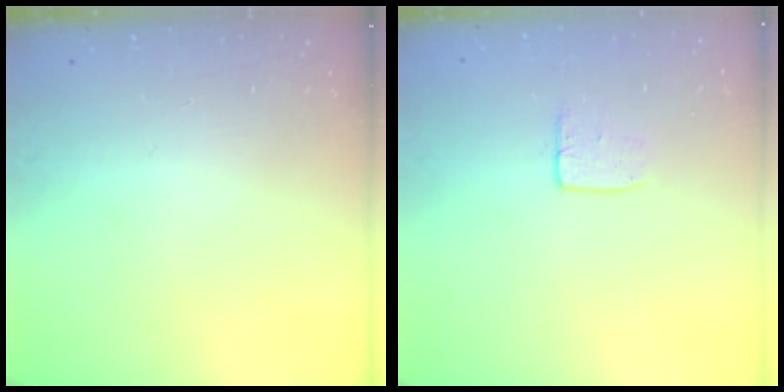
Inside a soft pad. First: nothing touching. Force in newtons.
{"total": 5.4, "press": 5.4, "slide": 0.4}